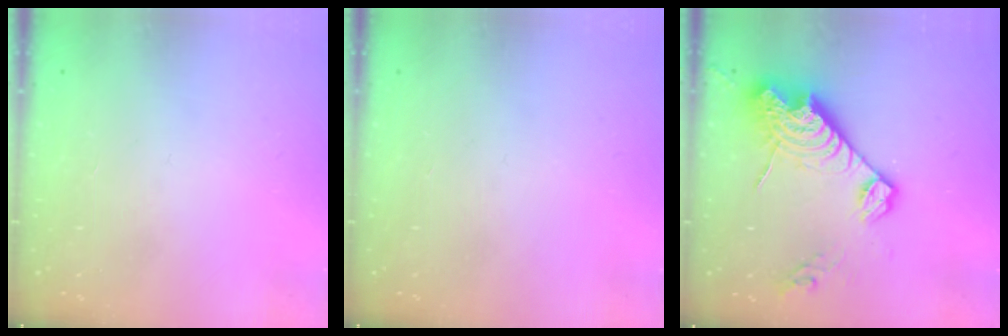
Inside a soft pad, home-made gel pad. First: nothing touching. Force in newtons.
{"total": 0.0}
{"total": 16.4, "press": 16.3, "slide": 1.5}